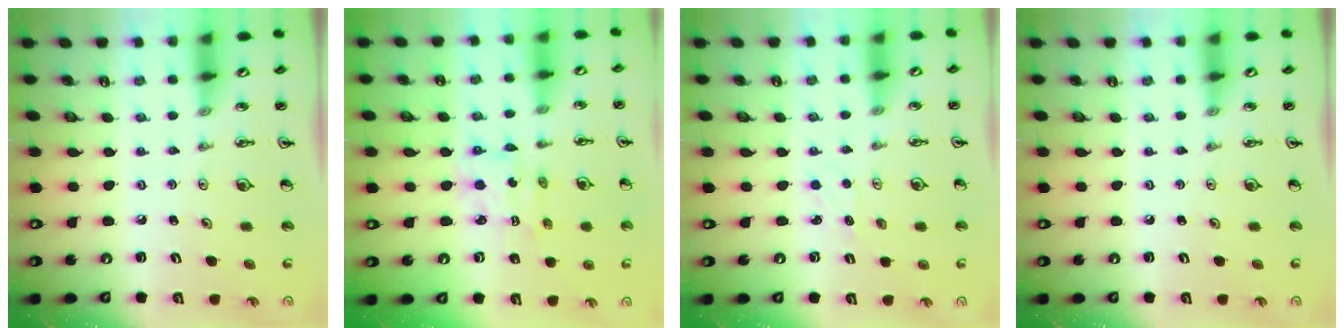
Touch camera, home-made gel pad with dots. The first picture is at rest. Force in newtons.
{"total": 3.5, "press": 3.5, "slide": 0.2}
{"total": 1.2, "press": 1.1, "slide": 0.2}
{"total": 0.0}